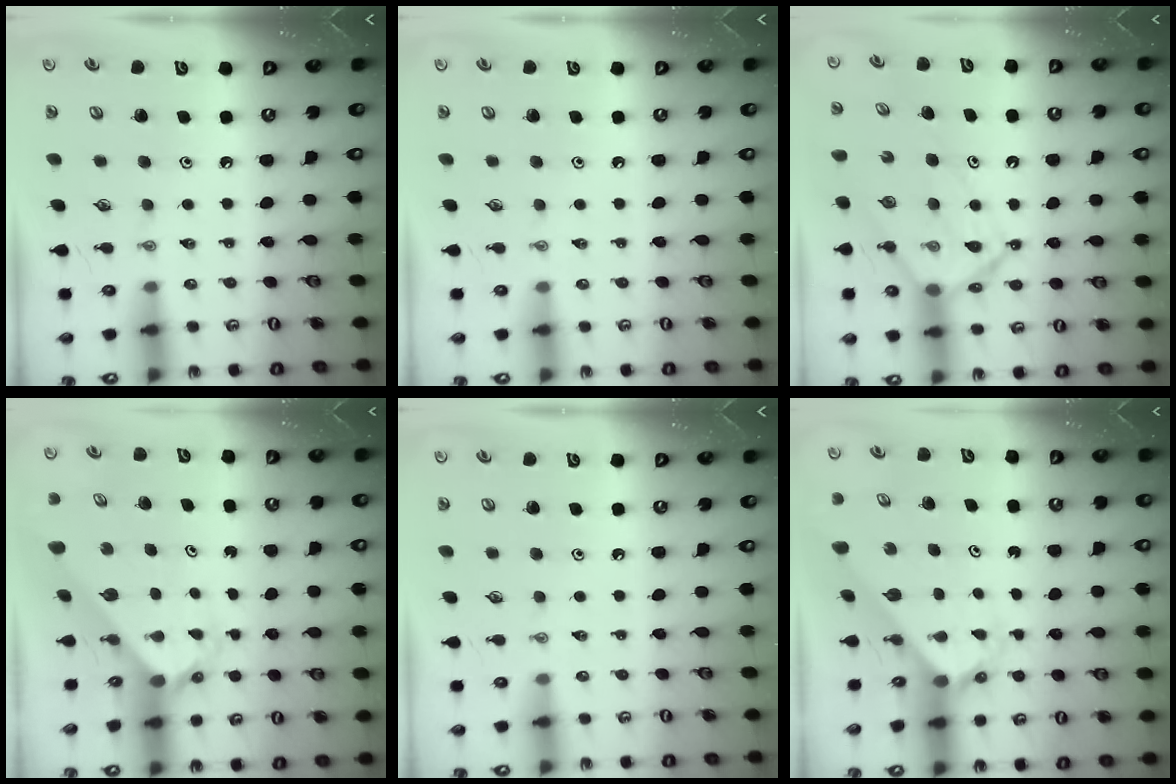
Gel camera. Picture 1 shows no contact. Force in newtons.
{"total": 0.0}
{"total": 11.7, "press": 11.6, "slide": 1.1}
{"total": 2.4, "press": 2.4, "slide": 0.2}
{"total": 0.0}
{"total": 2.1, "press": 2.1, "slide": 0.1}